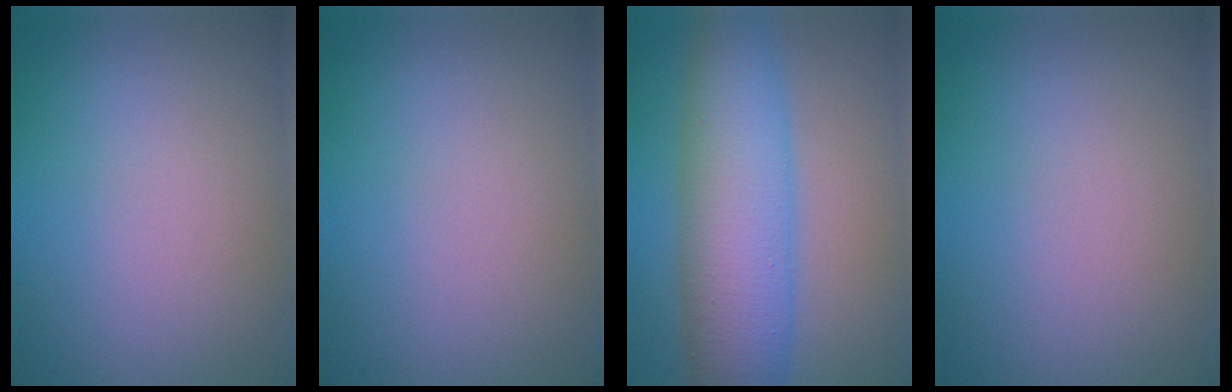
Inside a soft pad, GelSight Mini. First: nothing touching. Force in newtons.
{"total": 0.0}
{"total": 8.5, "press": 8.5, "slide": 0.2}
{"total": 0.0}